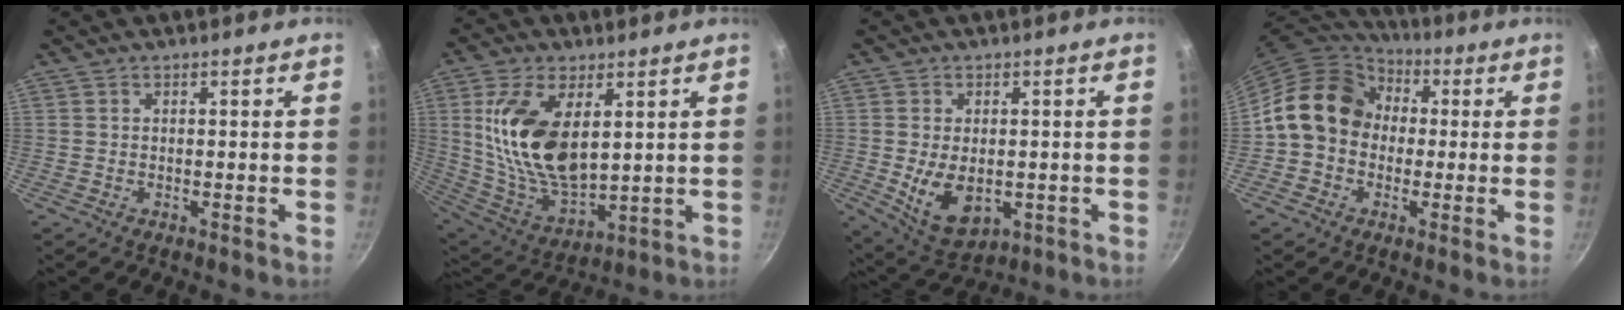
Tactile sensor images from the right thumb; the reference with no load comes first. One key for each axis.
{"total": 18.4, "fx": 4.5, "fy": 9.6, "fz": 15.0, "tx": -0.280, "ty": -0.032, "tz": 0.100}
{"total": 9.8, "fx": -1.2, "fy": 6.2, "fz": 7.5, "tx": -0.114, "ty": -0.014, "tz": 0.000}
{"total": 14.0, "fx": 0.9, "fy": 11.7, "fz": 7.7, "tx": -0.093, "ty": 0.032, "tz": -0.003}